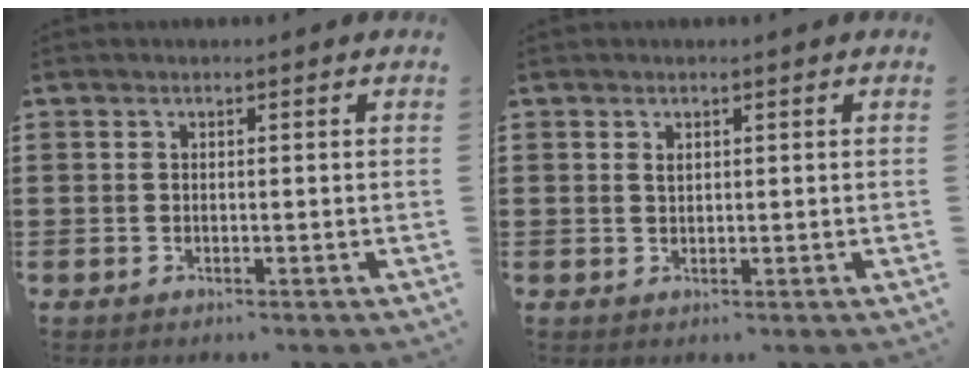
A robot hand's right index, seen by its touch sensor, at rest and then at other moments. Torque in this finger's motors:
{"motor_torque": [0.06, -0.06, 0.05, 0.03]}